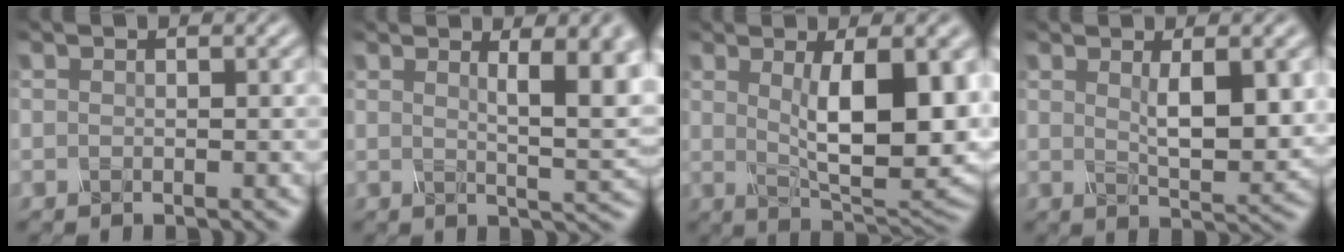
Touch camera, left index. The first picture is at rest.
{"total": 7.0, "force": [2.3, 1.9, 6.3], "torque": [-0.066, -0.003, 0.034]}
{"total": 10.2, "force": [1.5, 3.3, 9.5], "torque": [-0.139, -0.011, 0.031]}
{"total": 4.8, "force": [1.3, 1.3, 4.4], "torque": [-0.073, -0.004, 0.027]}